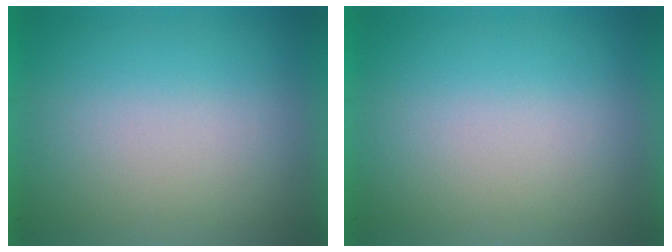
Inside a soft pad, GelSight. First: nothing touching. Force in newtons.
{"total": 0.0}